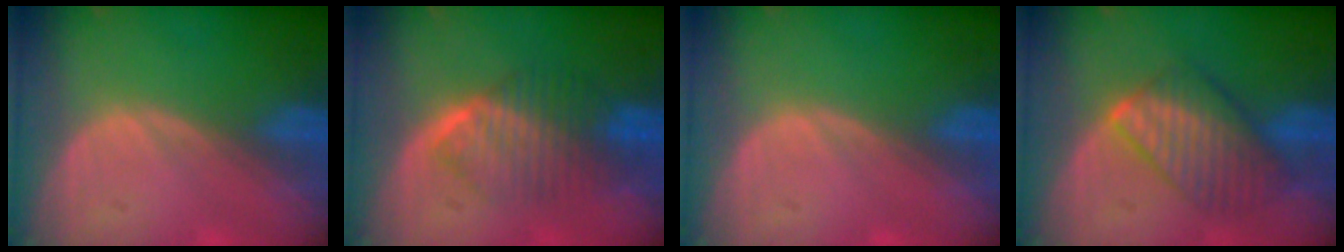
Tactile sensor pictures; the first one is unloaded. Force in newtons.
{"total": 6.4, "press": 6.3, "slide": 1.0}
{"total": 0.0}
{"total": 7.1, "press": 7.1, "slide": 0.3}